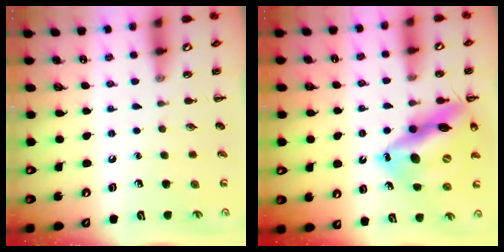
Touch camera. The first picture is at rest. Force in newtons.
{"total": 18.6, "press": 18.1, "slide": 4.4}